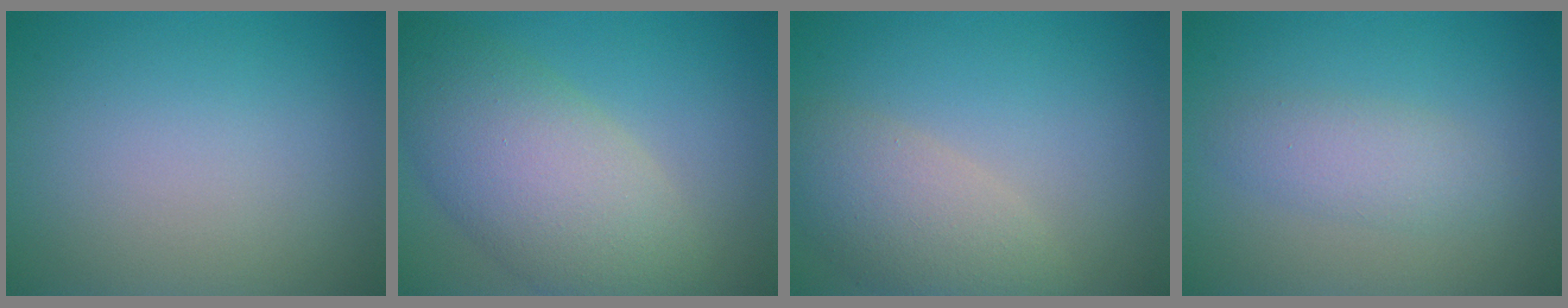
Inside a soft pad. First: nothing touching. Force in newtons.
{"total": 8.3, "press": 8.2, "slide": 0.8}
{"total": 4.7, "press": 4.7, "slide": 0.5}
{"total": 2.4, "press": 2.4, "slide": 0.1}